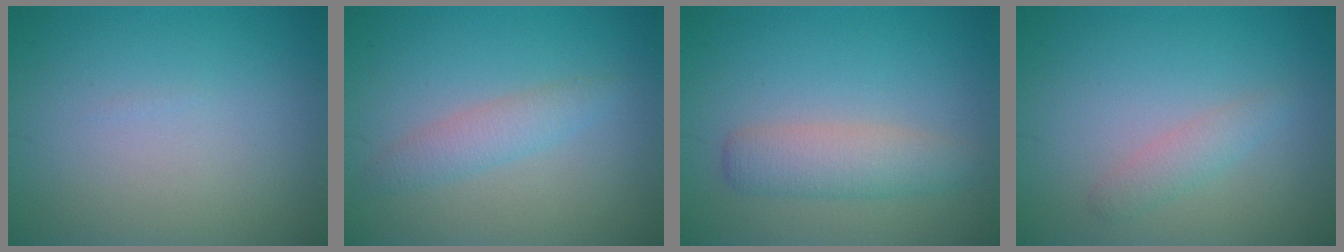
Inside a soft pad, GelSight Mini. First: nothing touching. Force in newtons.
{"total": 2.1, "press": 2.1, "slide": 0.1}
{"total": 3.3, "press": 3.3, "slide": 0.1}
{"total": 1.6, "press": 1.6, "slide": 0.1}